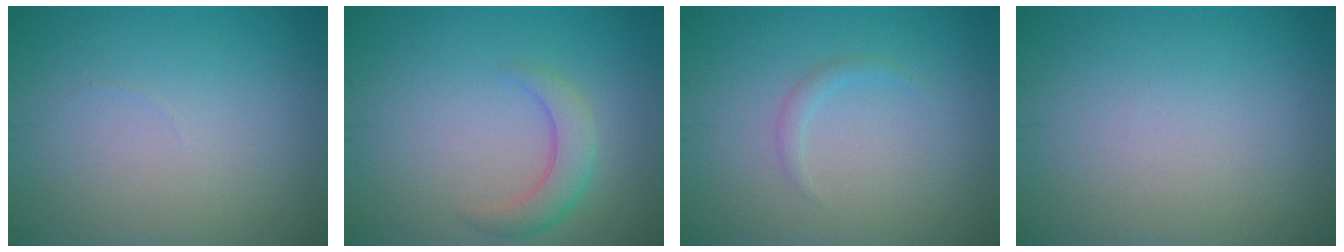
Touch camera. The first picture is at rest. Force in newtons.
{"total": 2.8, "press": 2.8, "slide": 0.1}
{"total": 0.9, "press": 0.9, "slide": 0.0}
{"total": 0.0}